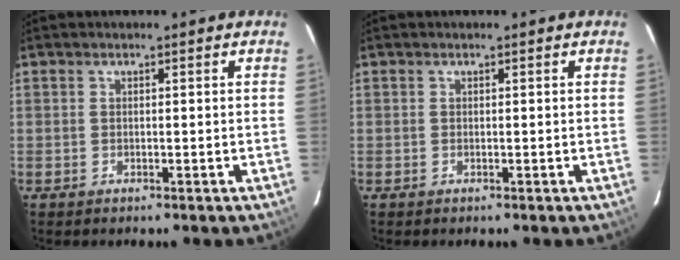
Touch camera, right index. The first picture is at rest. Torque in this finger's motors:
{"motor_torque": [0.00, 0.01, 0.00, 0.01]}